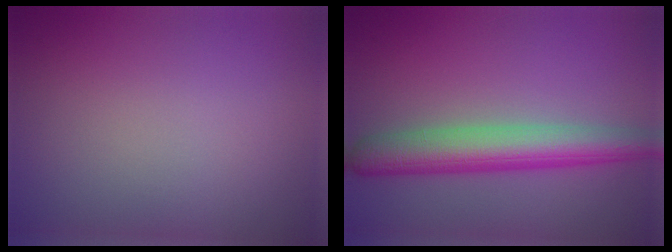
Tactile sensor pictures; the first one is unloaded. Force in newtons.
{"total": 5.9, "press": 5.9, "slide": 0.1}